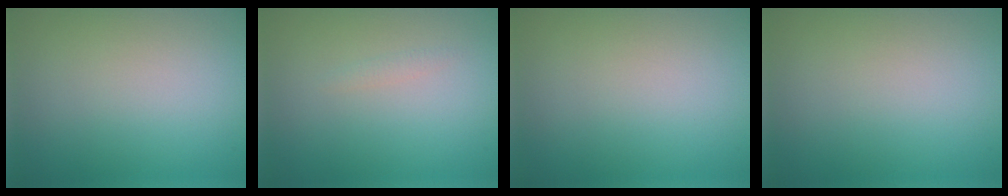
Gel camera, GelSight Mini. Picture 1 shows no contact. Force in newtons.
{"total": 0.5, "press": 0.5, "slide": 0.0}
{"total": 0.0}
{"total": 0.0}